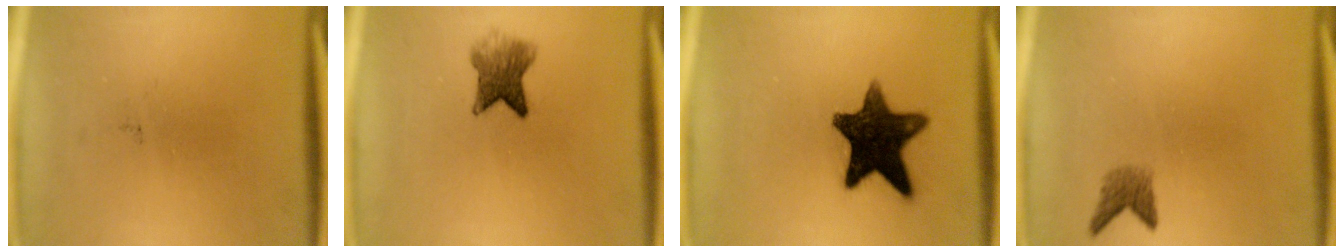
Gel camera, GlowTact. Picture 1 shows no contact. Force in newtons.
{"total": 4.8}
{"total": 14.1}
{"total": 2.0}